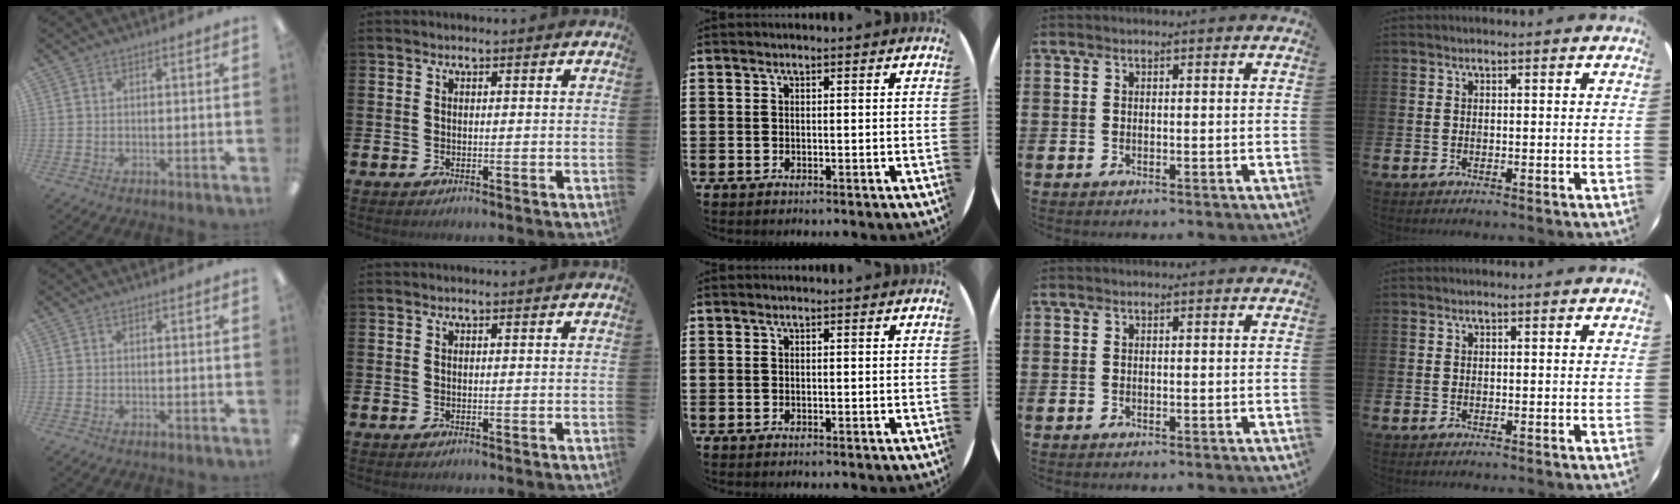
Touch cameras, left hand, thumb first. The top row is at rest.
{}